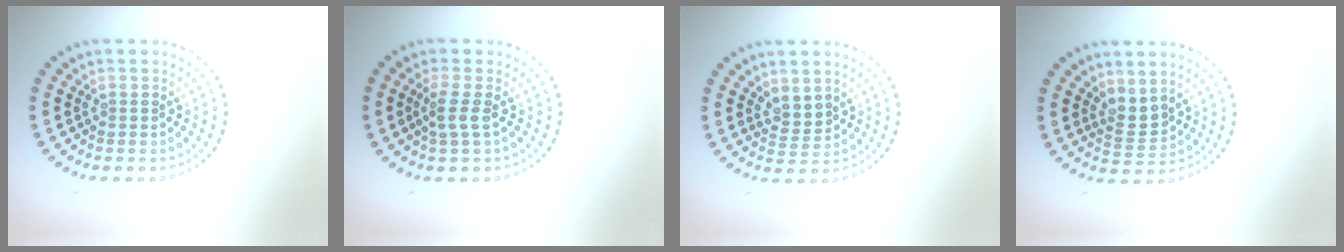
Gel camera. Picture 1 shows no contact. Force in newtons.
{"total": 1.5, "press": 1.3, "slide": 0.9}
{"total": 1.6, "press": 1.3, "slide": 1.0}
{"total": 2.0, "press": 1.4, "slide": 1.4}